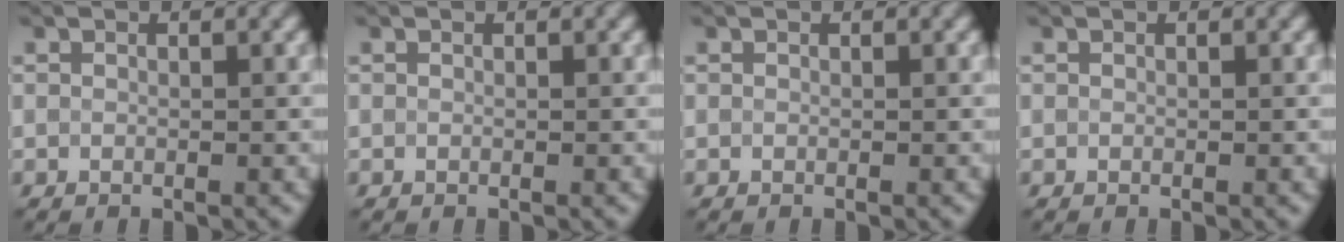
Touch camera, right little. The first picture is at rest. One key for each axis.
{"total": 0.0}
{"total": 0.0}
{"total": 0.0}